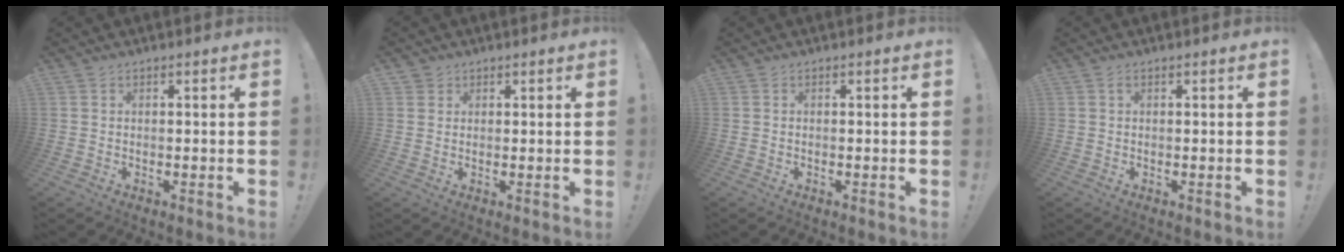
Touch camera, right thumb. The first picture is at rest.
{"total": 2.0, "force": [1.2, 1.6, 0.1], "torque": [0.011, -0.008, 0.020]}
{"total": 0.0}
{"total": 0.5, "force": [0.1, 0.4, 0.4], "torque": [-0.005, 0.000, 0.001]}